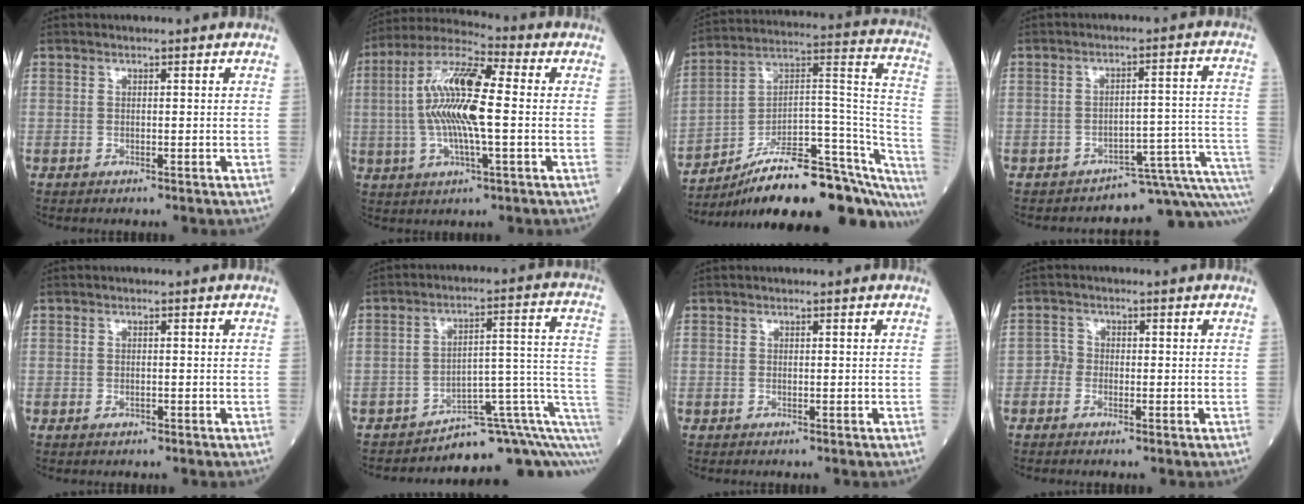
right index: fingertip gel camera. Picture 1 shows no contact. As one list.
[{"total": 13.9, "force": [0.1, 2.5, 13.7], "torque": [-0.279, 0.012, -0.006]}, {"total": 27.3, "force": [-21.3, 5.9, 16.0], "torque": [-0.140, 0.036, -0.311]}, {"total": 9.5, "force": [-8.4, 1.8, 4.2], "torque": [-0.026, 0.068, -0.100]}, {"total": 0.8, "force": [-0.4, 0.4, 0.6], "torque": [-0.015, -0.002, -0.004]}, {"total": 11.1, "force": [-8.0, 3.4, 7.0], "torque": [-0.065, 0.082, -0.098]}, {"total": 0.0}, {"total": 1.5, "force": [-0.8, 1.2, 0.3], "torque": [0.000, 0.005, -0.021]}]